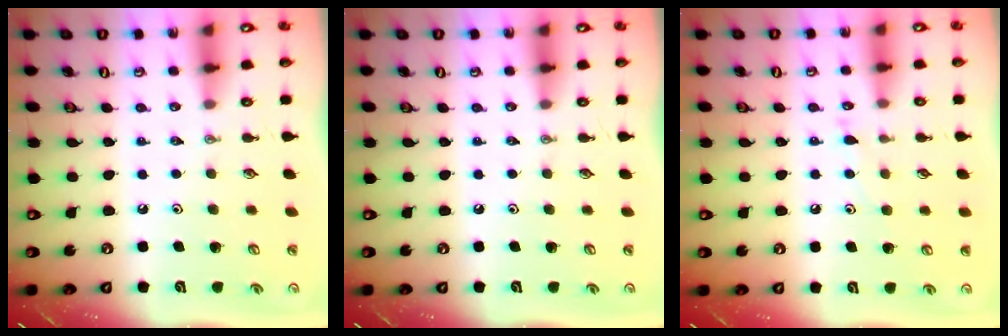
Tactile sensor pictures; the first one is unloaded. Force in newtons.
{"total": 0.0}
{"total": 5.5, "press": 5.5, "slide": 0.6}